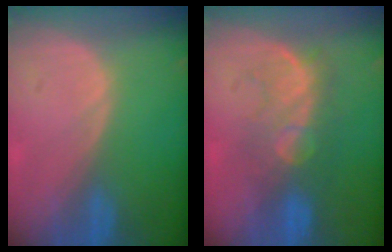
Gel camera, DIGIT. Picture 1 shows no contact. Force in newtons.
{"total": 8.0, "press": 7.8, "slide": 1.7}